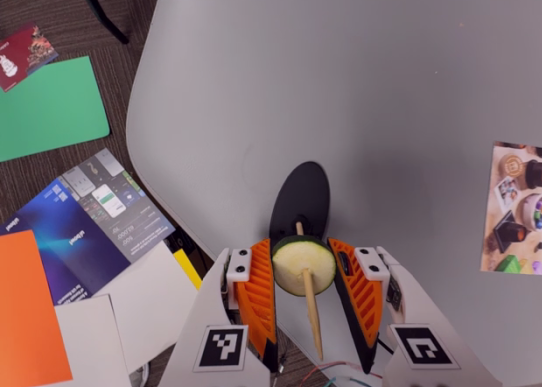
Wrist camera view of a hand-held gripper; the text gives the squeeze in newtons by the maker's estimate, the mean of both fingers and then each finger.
{"total": 9.0, "left": 9.2, "right": 8.8}